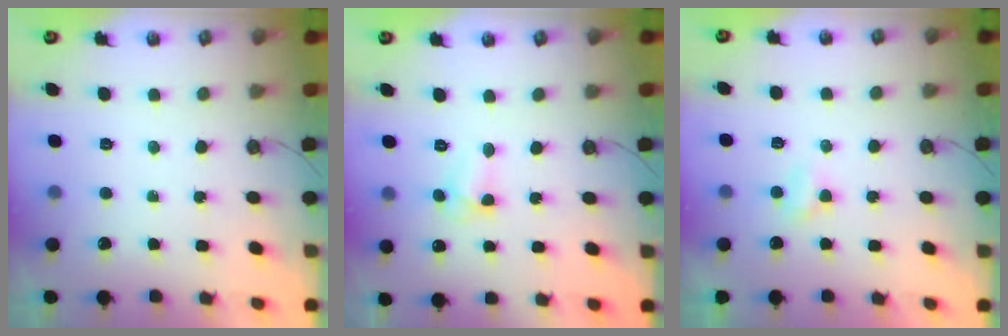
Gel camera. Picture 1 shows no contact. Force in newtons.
{"total": 4.1, "press": 4.1, "slide": 0.0}
{"total": 2.0, "press": 2.0, "slide": 0.3}